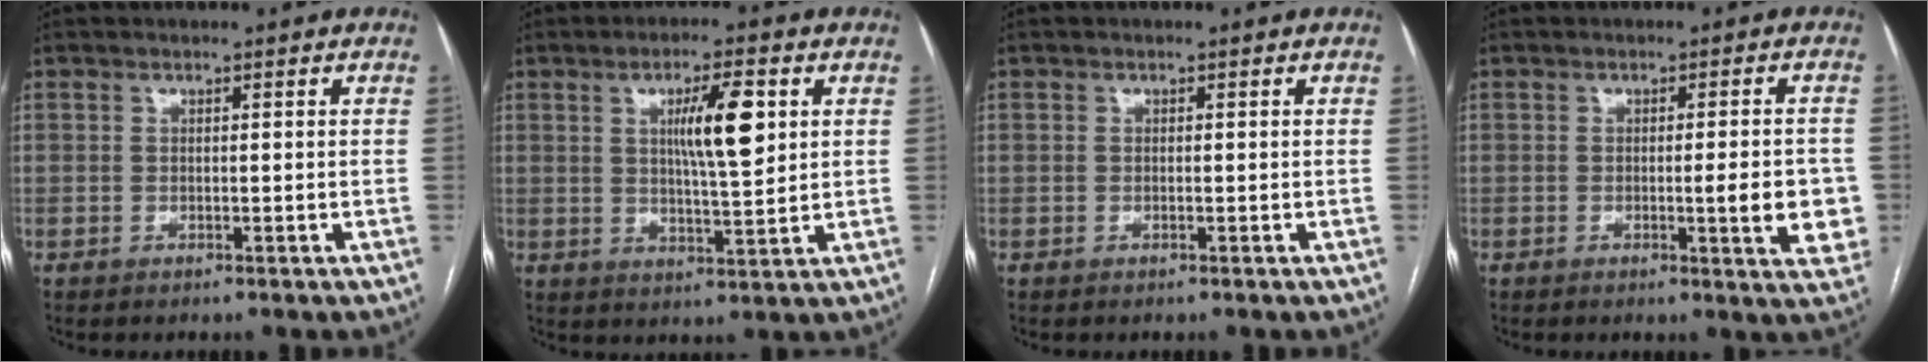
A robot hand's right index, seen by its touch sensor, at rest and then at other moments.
{"total": 8.3, "force": [2.4, 1.2, 7.9], "torque": [-0.132, 0.003, 0.042]}
{"total": 0.0}
{"total": 6.5, "force": [-1.2, 1.2, 6.3], "torque": [-0.069, -0.004, -0.015]}